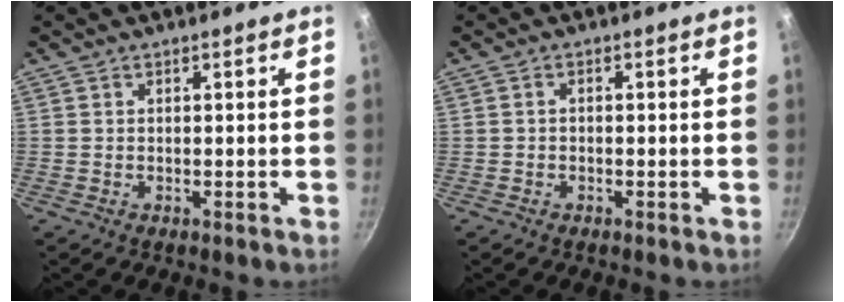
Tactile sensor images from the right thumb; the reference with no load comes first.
{"total": 0.8, "force": [-0.4, 0.5, 0.5], "torque": [-0.012, 0.007, -0.006]}